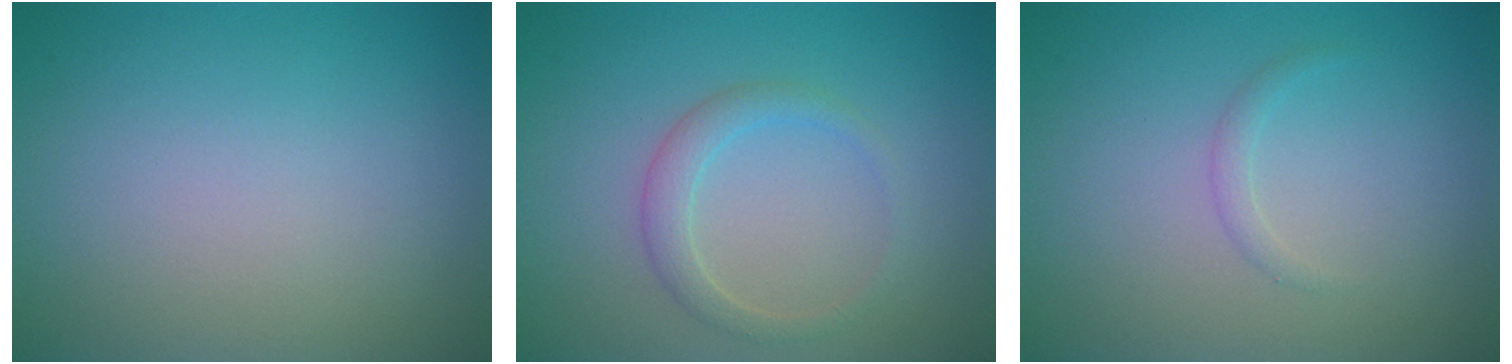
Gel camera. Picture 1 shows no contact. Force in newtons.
{"total": 1.9, "press": 1.9, "slide": 0.1}
{"total": 0.8, "press": 0.8, "slide": 0.1}